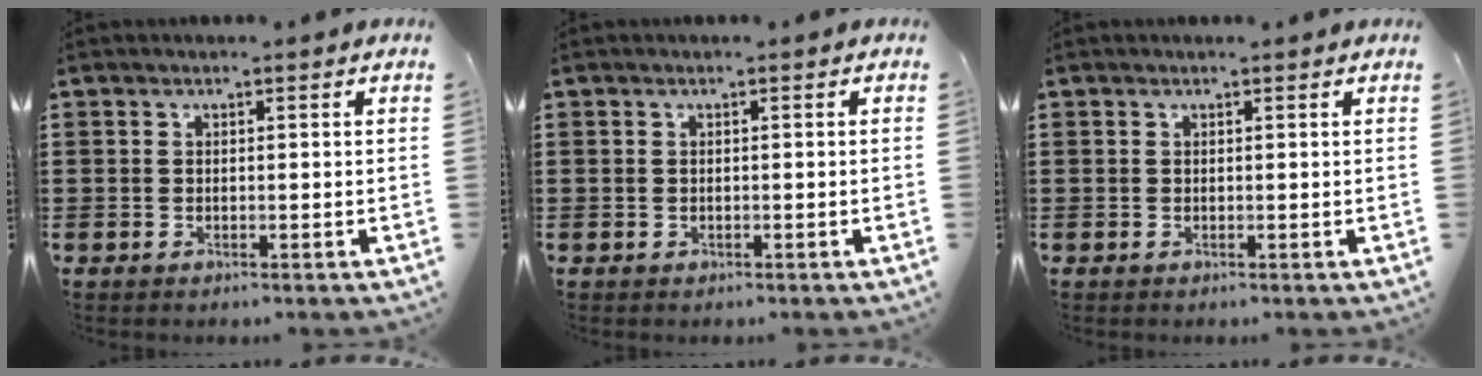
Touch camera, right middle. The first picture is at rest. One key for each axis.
{"total": 0.0}
{"total": 0.0}